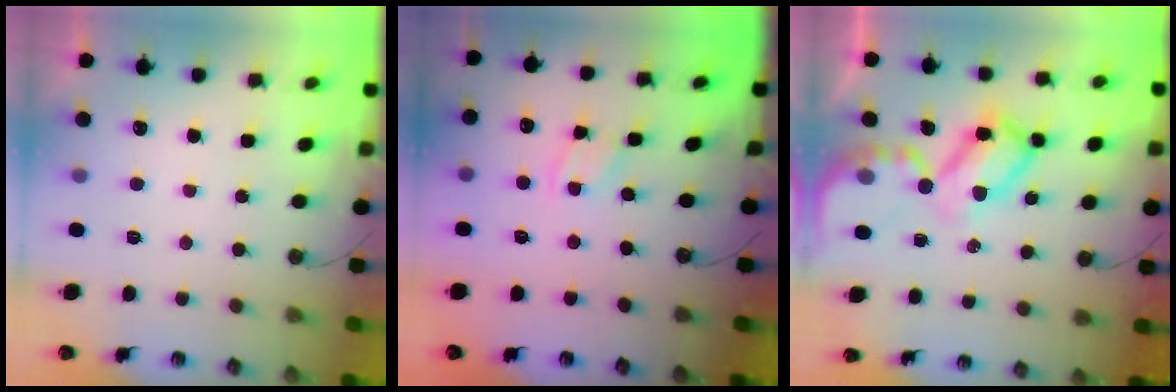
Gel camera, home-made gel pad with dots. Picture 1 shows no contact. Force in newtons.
{"total": 1.8, "press": 1.8, "slide": 0.3}
{"total": 14.4, "press": 14.4, "slide": 1.3}